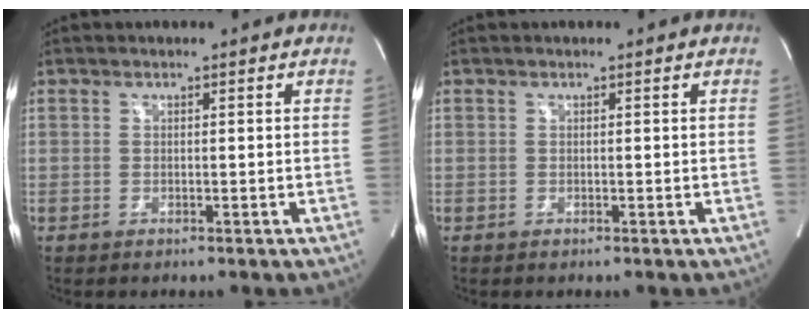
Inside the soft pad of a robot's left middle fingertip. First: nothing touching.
{"total": 0.0}